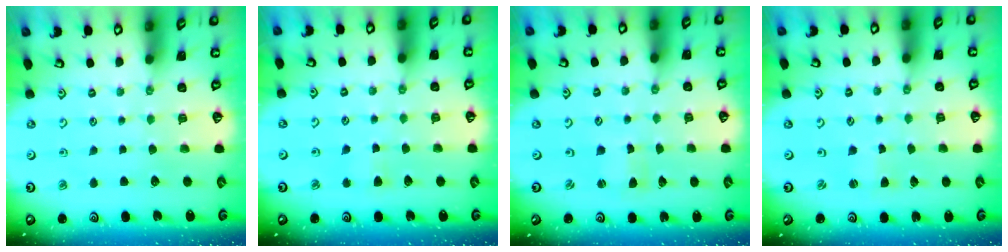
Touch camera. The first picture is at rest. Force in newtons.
{"total": 3.3, "press": 3.2, "slide": 0.4}
{"total": 1.2, "press": 1.1, "slide": 0.3}
{"total": 0.7, "press": 0.7, "slide": 0.1}